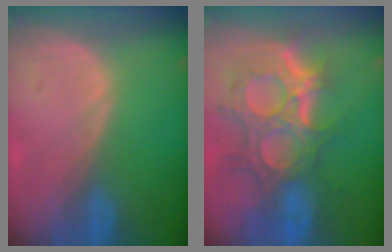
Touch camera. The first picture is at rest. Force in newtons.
{"total": 12.1, "press": 10.8, "slide": 5.4}